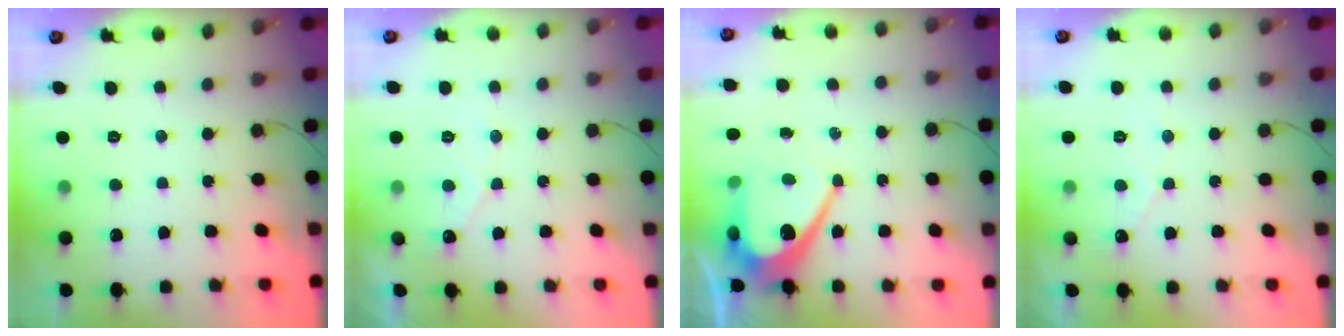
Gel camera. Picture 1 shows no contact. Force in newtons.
{"total": 4.2, "press": 4.2, "slide": 0.2}
{"total": 11.0, "press": 11.0, "slide": 0.8}
{"total": 3.0, "press": 3.0, "slide": 0.1}